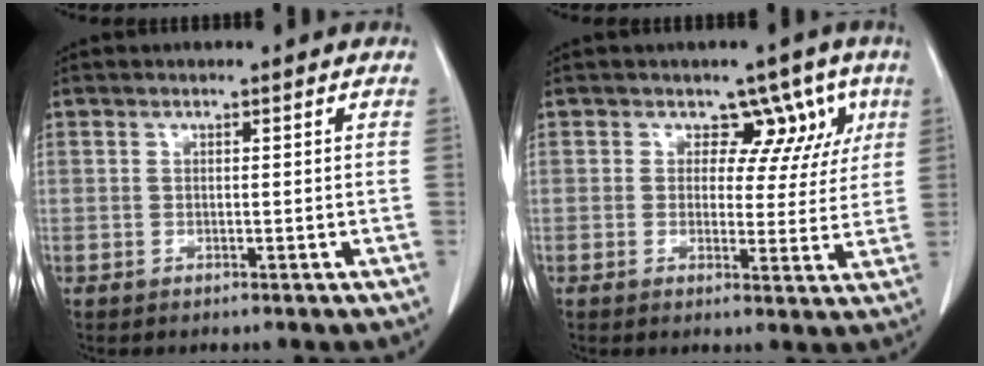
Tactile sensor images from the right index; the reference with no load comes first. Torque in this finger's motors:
{"motor_torque": [-0.12, 0.08, -0.03, -0.01]}